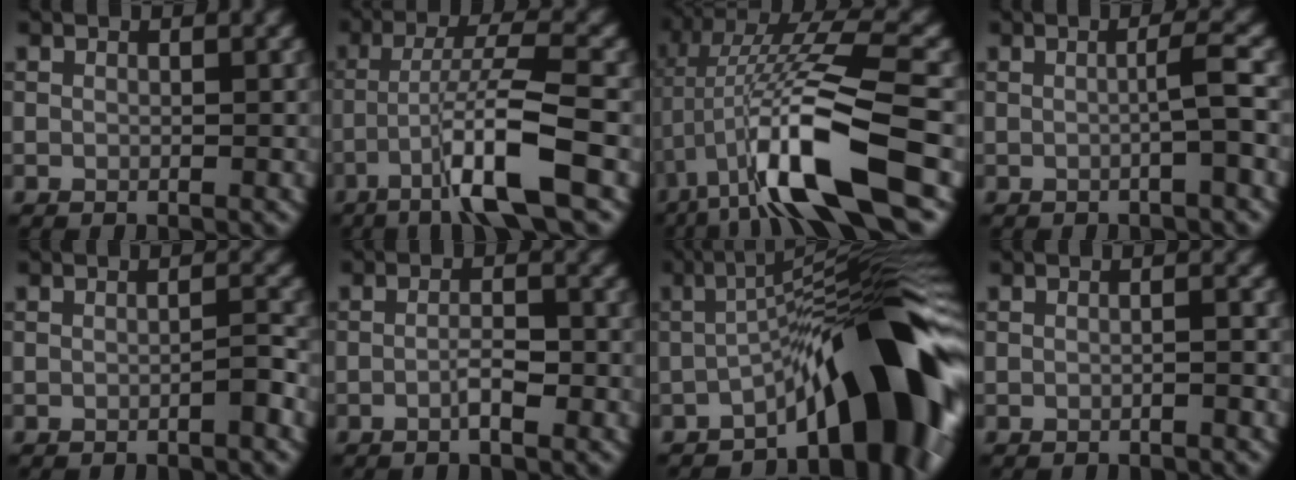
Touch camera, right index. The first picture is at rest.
{"total": 7.2, "force": [-3.4, 0.4, 6.3], "torque": [-0.112, 0.012, -0.068]}
{"total": 11.6, "force": [-3.6, 2.5, 10.7], "torque": [-0.203, 0.011, -0.066]}
{"total": 2.2, "force": [-0.5, 0.1, 2.1], "torque": [-0.031, 0.012, -0.018]}
{"total": 1.1, "force": [-0.6, 0.0, 0.9], "torque": [-0.014, 0.008, -0.011]}
{"total": 2.2, "force": [-0.8, 0.4, 2.0], "torque": [-0.035, 0.002, -0.017]}
{"total": 13.4, "force": [-5.4, 3.7, 11.7], "torque": [-0.148, 0.020, -0.088]}
{"total": 0.8, "force": [-0.4, 0.1, 0.7], "torque": [-0.010, 0.006, -0.012]}